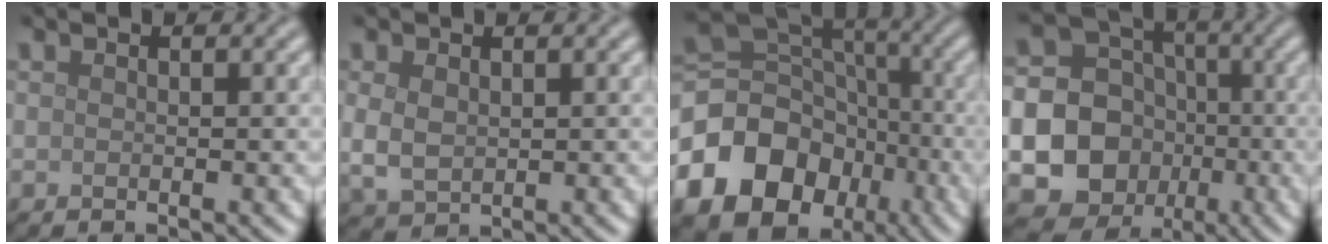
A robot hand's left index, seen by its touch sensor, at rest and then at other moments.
{"total": 2.7, "force": [0.3, 2.0, 1.9], "torque": [-0.046, -0.003, 0.010]}
{"total": 17.6, "force": [-8.1, 14.3, 6.3], "torque": [-0.150, -0.041, -0.148]}
{"total": 23.4, "force": [-5.8, 22.1, 5.2], "torque": [-0.153, -0.035, -0.130]}